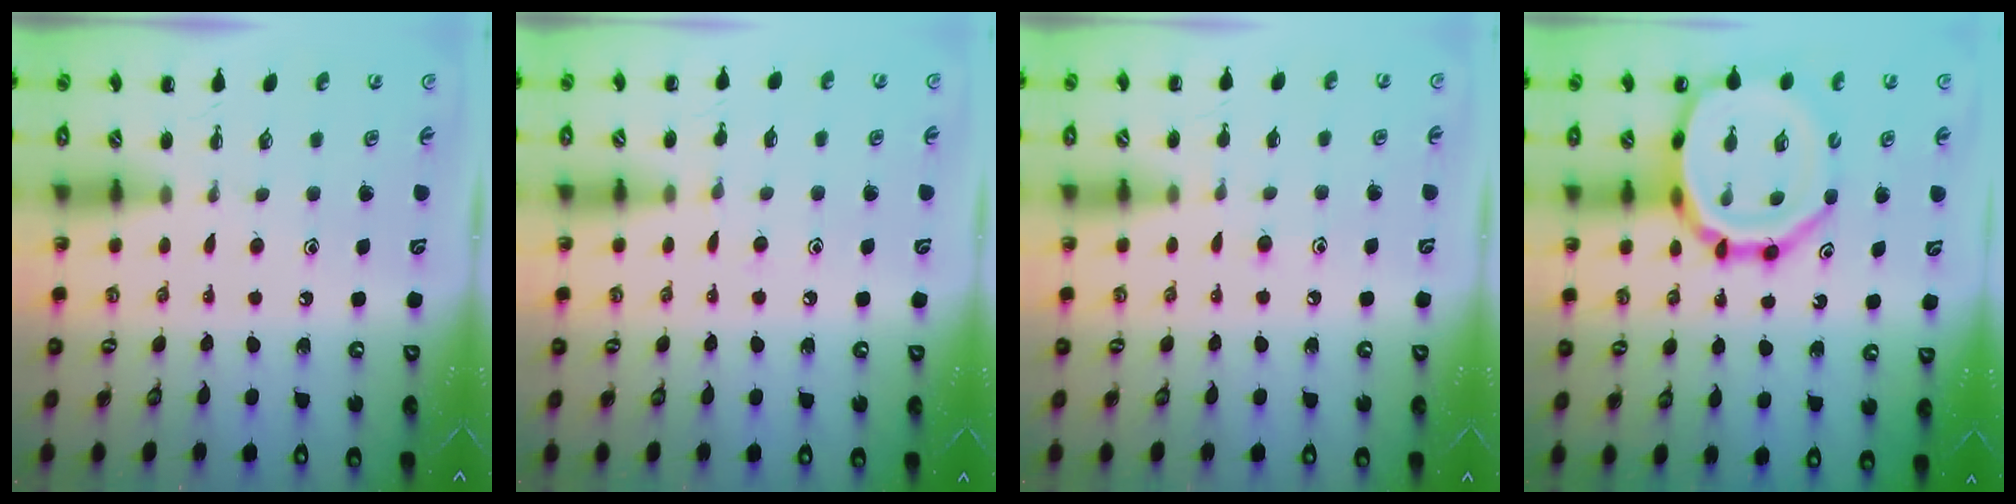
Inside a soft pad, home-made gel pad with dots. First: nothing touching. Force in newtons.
{"total": 5.5, "press": 5.3, "slide": 1.5}
{"total": 5.2, "press": 4.9, "slide": 1.6}
{"total": 20.5, "press": 20.2, "slide": 3.3}